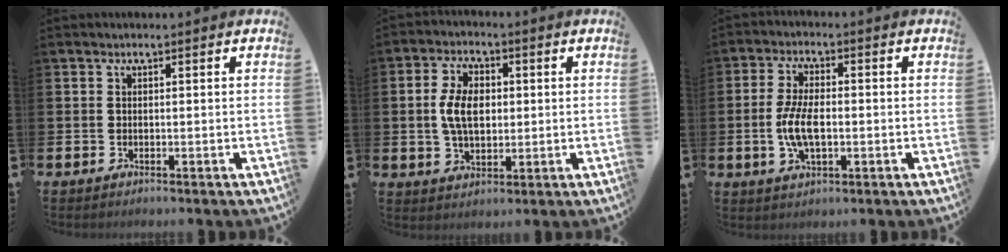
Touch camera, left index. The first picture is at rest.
{"total": 6.2, "force": [0.9, 3.9, 4.7], "torque": [-0.086, 0.012, 0.012]}
{"total": 6.0, "force": [-0.6, 2.7, 5.4], "torque": [-0.112, -0.002, -0.016]}